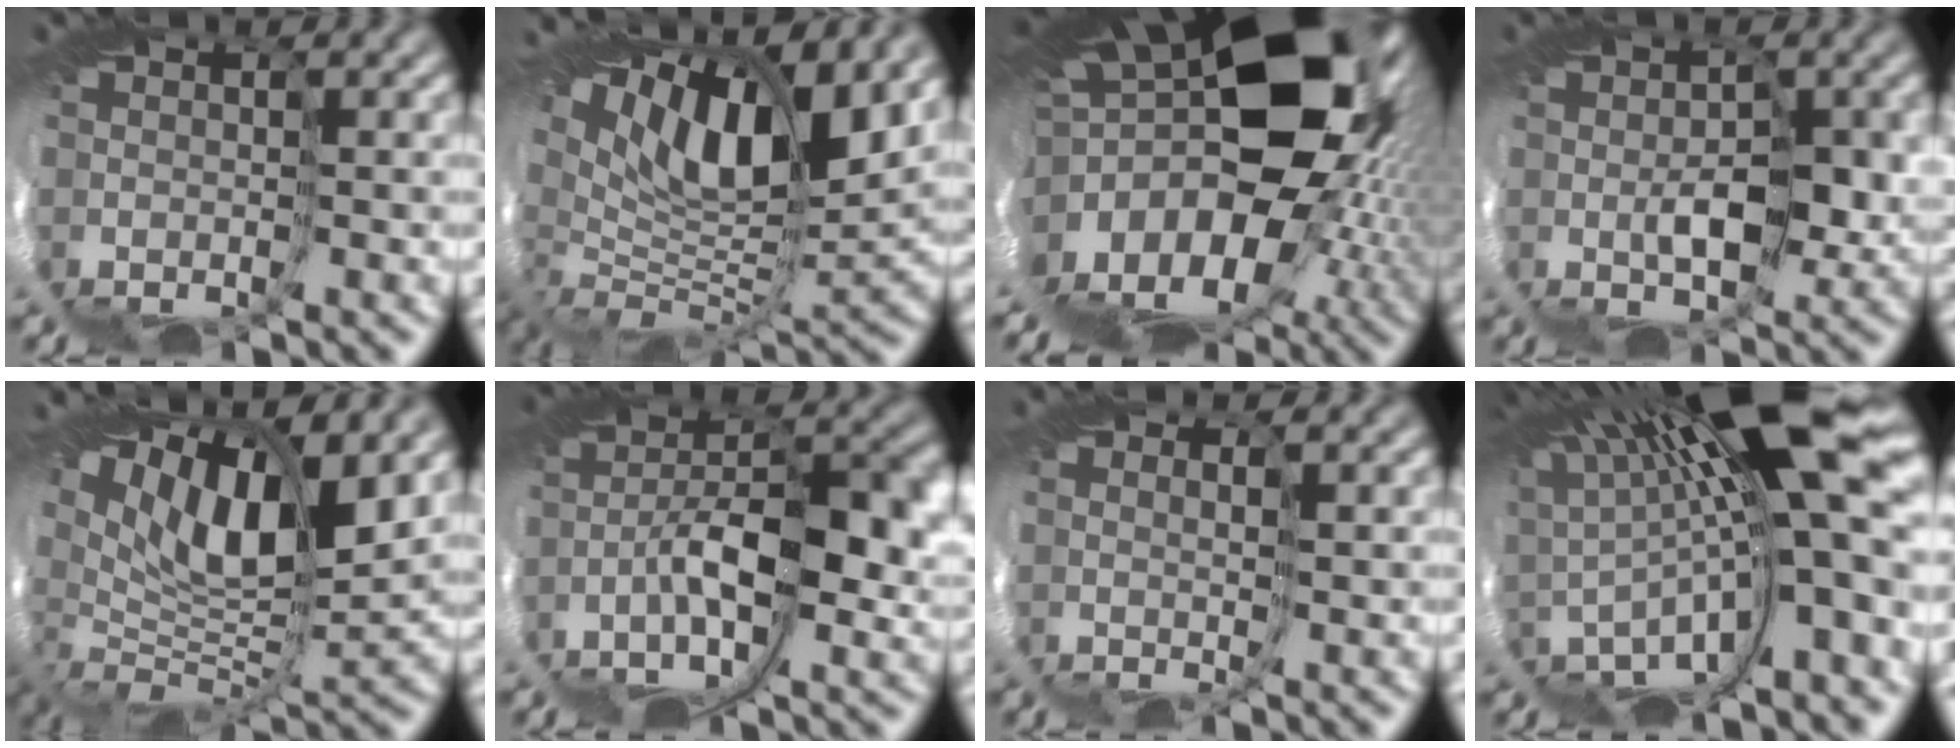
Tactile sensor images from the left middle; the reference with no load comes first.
{"total": 9.6, "force": [7.6, 1.9, 5.4], "torque": [-0.102, 0.005, 0.137]}
{"total": 15.7, "force": [2.1, 9.4, 12.4], "torque": [-0.219, -0.033, 0.043]}
{"total": 2.0, "force": [0.9, -0.3, 1.8], "torque": [-0.042, 0.002, 0.010]}
{"total": 8.6, "force": [7.1, 1.4, 4.7], "torque": [-0.084, -0.001, 0.128]}
{"total": 6.3, "force": [-1.3, 2.5, 5.6], "torque": [-0.116, 0.006, -0.030]}
{"total": 3.1, "force": [1.5, -2.3, -1.5], "torque": [0.019, -0.005, 0.027]}
{"total": 12.9, "force": [4.2, 0.5, 12.2], "torque": [-0.193, -0.004, 0.083]}